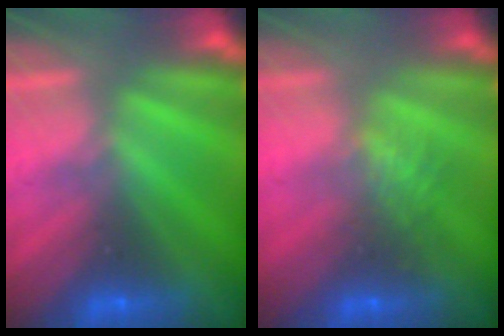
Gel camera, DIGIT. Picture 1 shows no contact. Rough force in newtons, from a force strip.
{"total": 2.8}